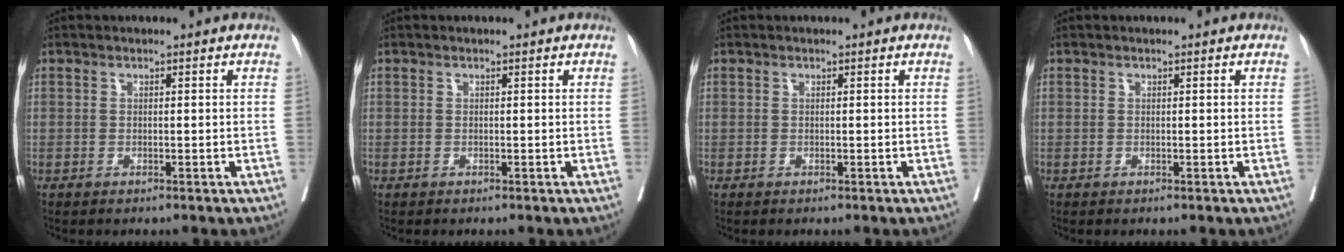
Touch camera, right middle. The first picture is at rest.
{"total": 0.0}
{"total": 0.0}
{"total": 0.0}